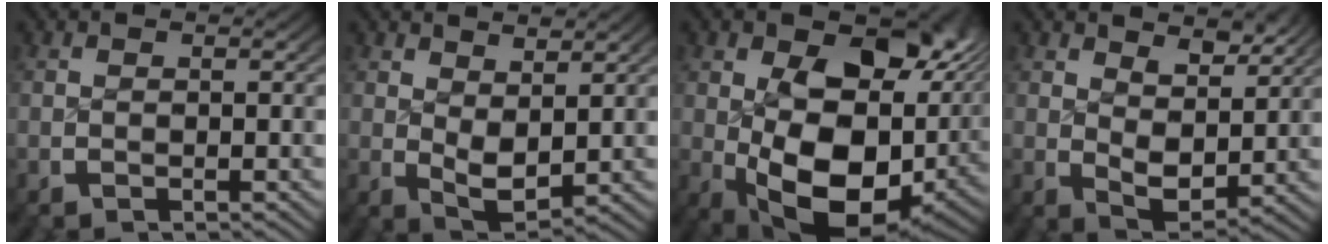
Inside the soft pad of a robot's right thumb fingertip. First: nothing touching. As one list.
[{"total": 3.6, "force": [1.1, 2.2, 2.7], "torque": [-0.046, -0.020, 0.030]}, {"total": 16.7, "force": [-1.4, 10.6, 12.9], "torque": [-0.217, -0.064, 0.008]}, {"total": 4.5, "force": [1.9, 2.7, 3.1], "torque": [-0.054, -0.025, 0.042]}]